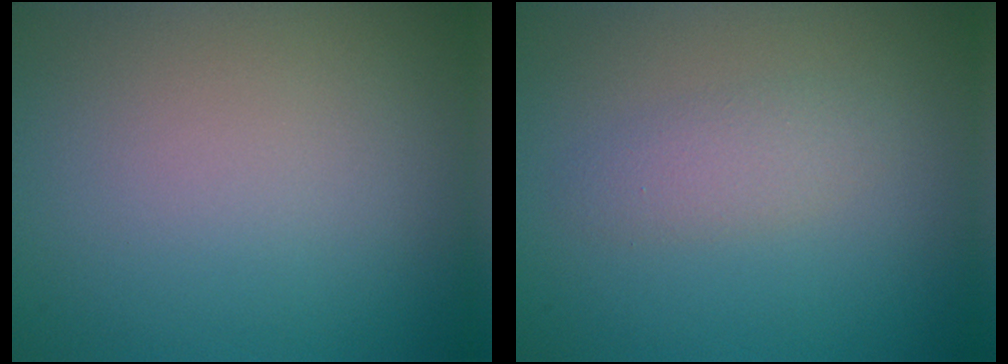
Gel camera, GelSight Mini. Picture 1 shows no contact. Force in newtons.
{"total": 1.8, "press": 1.8, "slide": 0.0}